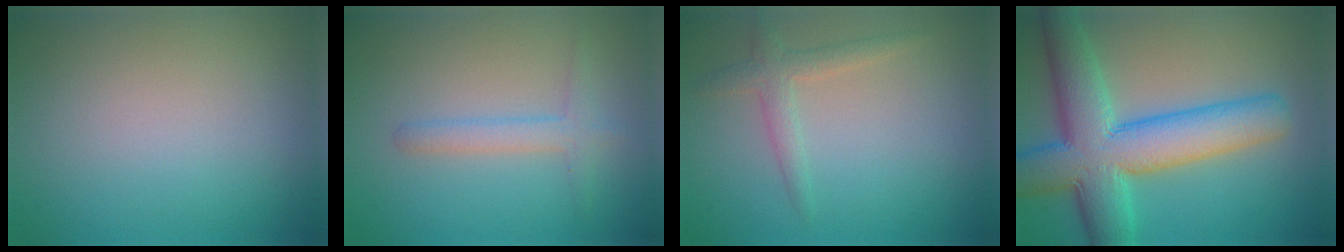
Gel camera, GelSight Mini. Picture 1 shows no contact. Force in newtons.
{"total": 2.0, "press": 2.0, "slide": 0.1}
{"total": 2.1, "press": 2.1, "slide": 0.1}
{"total": 10.3, "press": 10.3, "slide": 0.2}